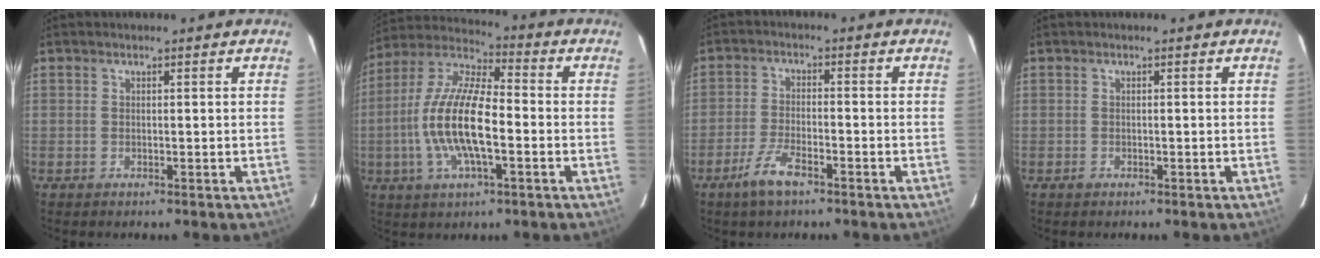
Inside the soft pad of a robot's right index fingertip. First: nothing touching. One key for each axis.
{"total": 15.7, "fx": -3.1, "fy": 5.2, "fz": 14.5, "tx": -0.289, "ty": 0.000, "tz": -0.066}
{"total": 6.1, "fx": -4.1, "fy": 1.7, "fz": 4.2, "tx": -0.100, "ty": -0.006, "tz": -0.080}
{"total": 0.6, "fx": -0.4, "fy": 0.4, "fz": 0.2, "tx": -0.003, "ty": 0.001, "tz": -0.007}